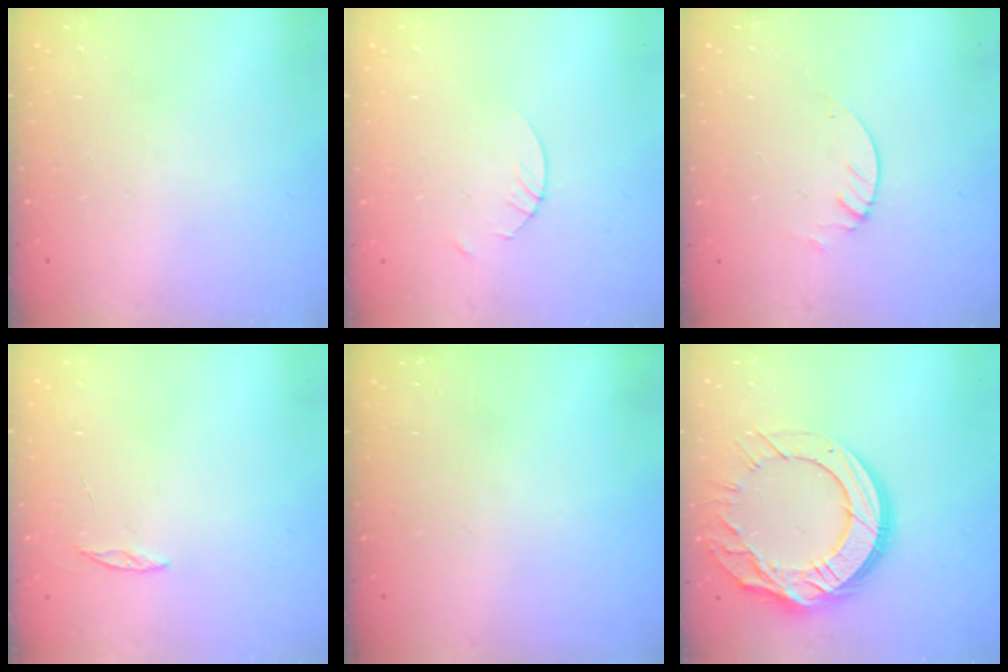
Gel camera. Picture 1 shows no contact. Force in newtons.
{"total": 1.4, "press": 1.4, "slide": 0.2}
{"total": 2.1, "press": 2.1, "slide": 0.2}
{"total": 2.0, "press": 2.0, "slide": 0.2}
{"total": 0.0}
{"total": 20.4, "press": 20.3, "slide": 2.0}